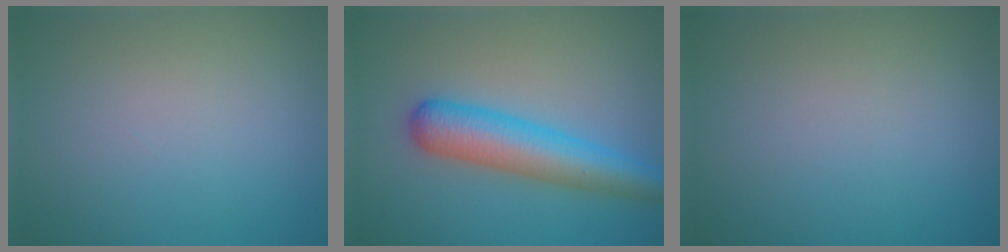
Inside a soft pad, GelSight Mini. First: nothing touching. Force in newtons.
{"total": 6.3, "press": 6.3, "slide": 0.3}
{"total": 0.0}